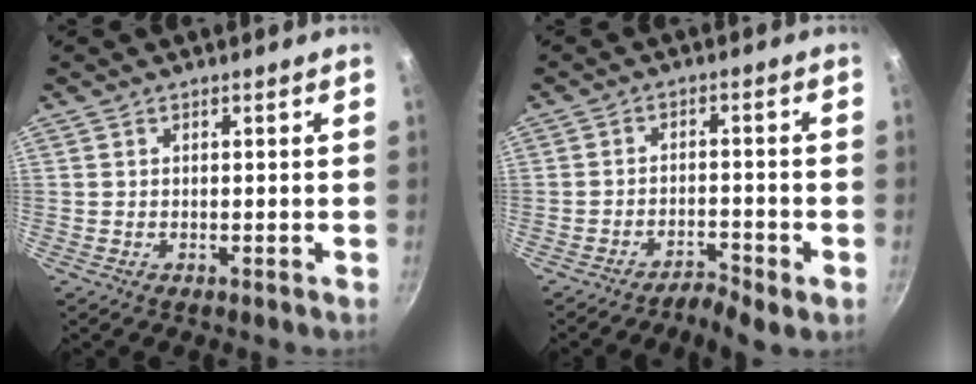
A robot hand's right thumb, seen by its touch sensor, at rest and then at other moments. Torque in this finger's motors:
{"motor_torque": [-0.09, 0.04, -0.01, -0.09, 0.07]}